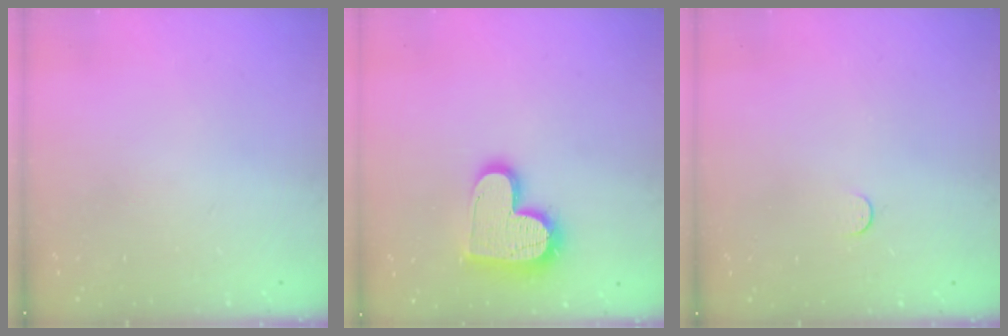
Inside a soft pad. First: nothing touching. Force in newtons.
{"total": 16.1, "press": 16.0, "slide": 1.2}
{"total": 3.0, "press": 3.0, "slide": 0.3}